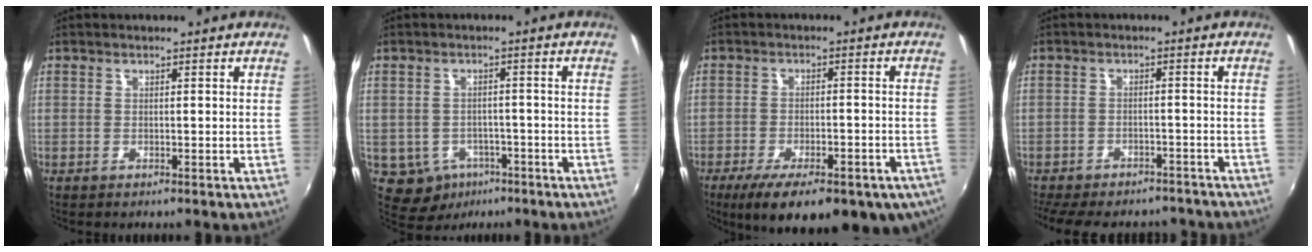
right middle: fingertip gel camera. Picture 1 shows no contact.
{"total": 7.0, "force": [-3.5, 5.7, 2.1], "torque": [-0.057, -0.001, -0.036]}
{"total": 20.3, "force": [-13.0, 7.6, 13.6], "torque": [-0.233, -0.052, -0.171]}
{"total": 15.0, "force": [-12.4, 6.3, 5.6], "torque": [-0.136, 0.007, -0.164]}